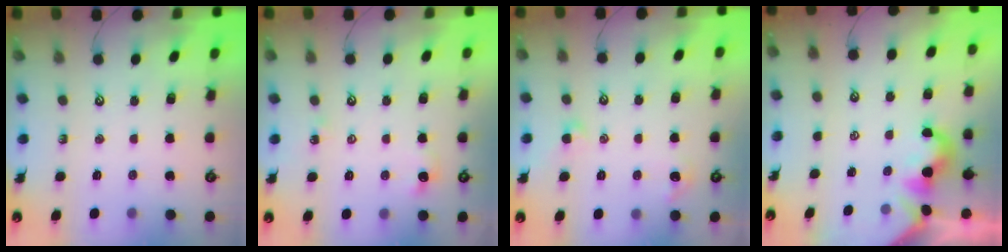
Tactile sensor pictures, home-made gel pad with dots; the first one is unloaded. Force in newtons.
{"total": 3.7, "press": 3.7, "slide": 0.7}
{"total": 2.6, "press": 2.5, "slide": 0.6}
{"total": 0.7, "press": 0.6, "slide": 0.4}